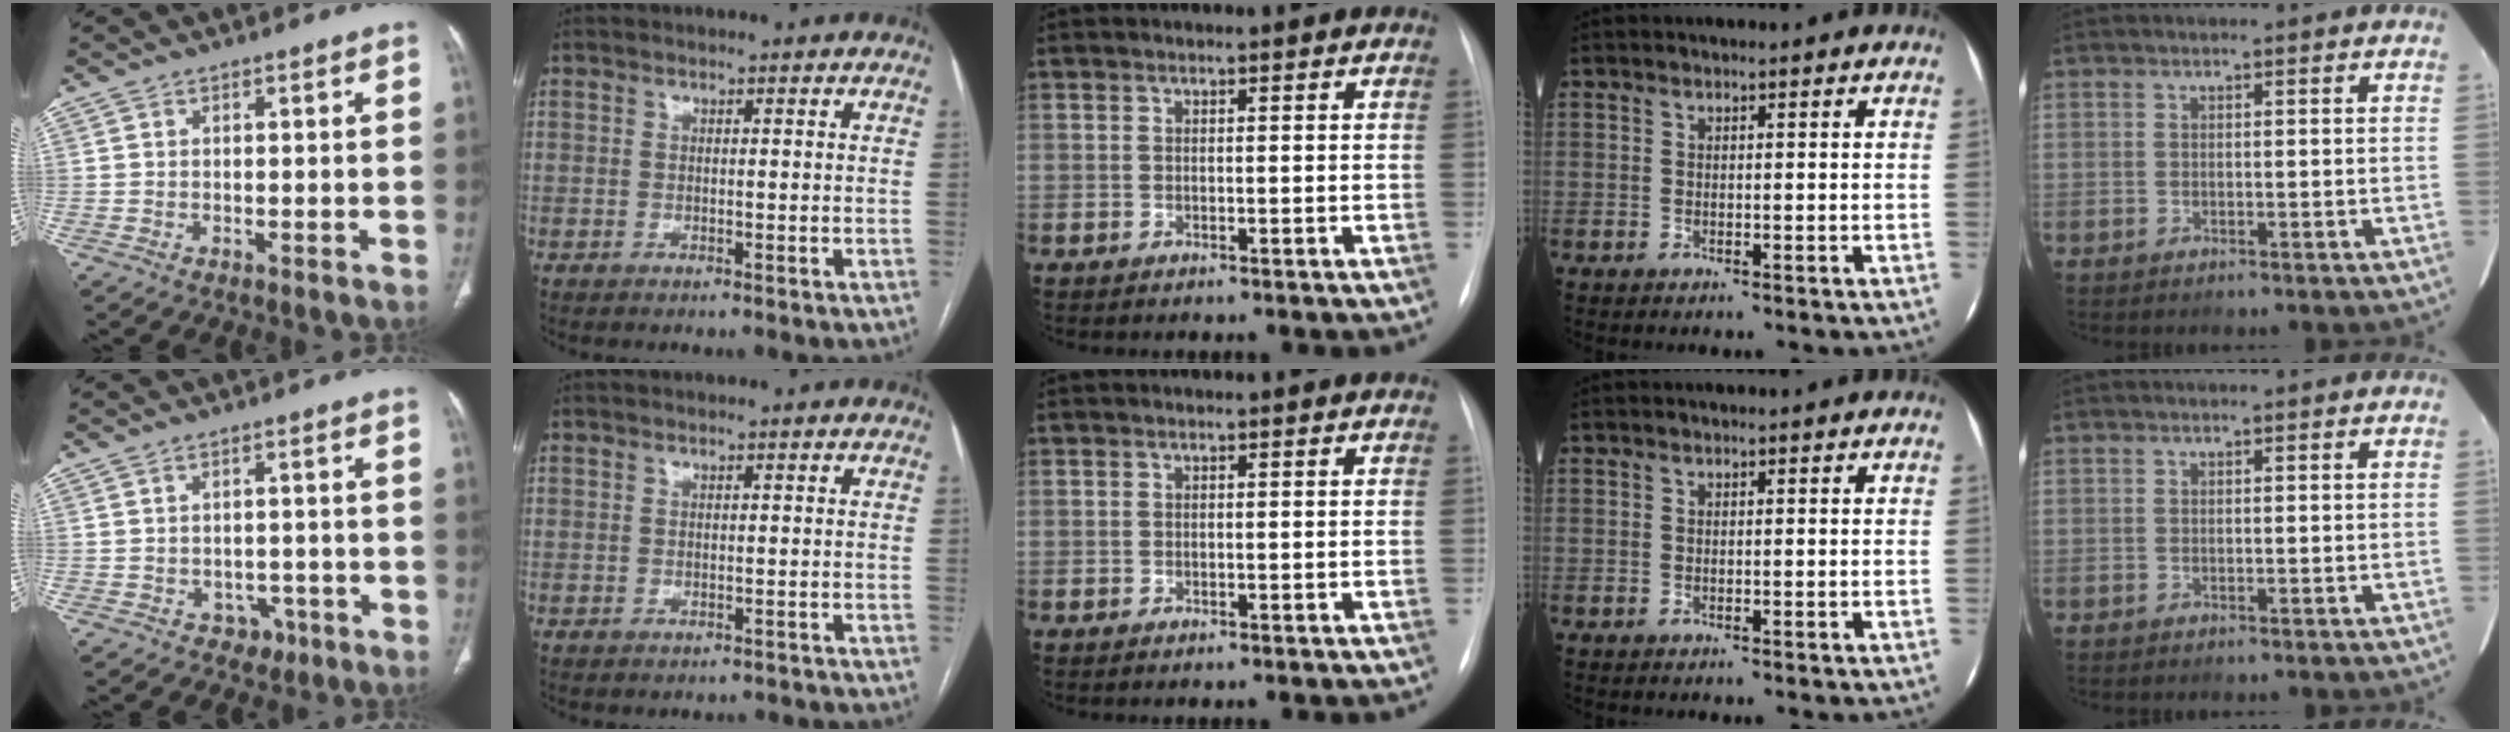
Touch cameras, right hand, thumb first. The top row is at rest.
{"thumb": {"total": 3.5, "force": [-1.6, 2.8, 1.3], "torque": [0.002, 0.012, -0.016]}, "index": {"total": 1.6, "force": [-1.3, 0.9, 0.0], "torque": [0.001, 0.002, -0.016]}}